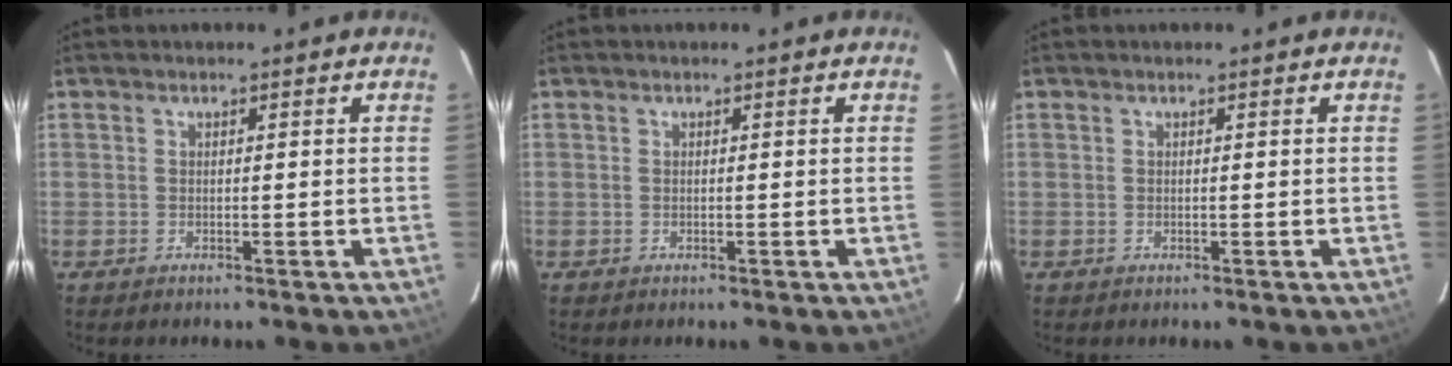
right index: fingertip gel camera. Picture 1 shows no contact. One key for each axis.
{"total": 0.0}
{"total": 0.0}